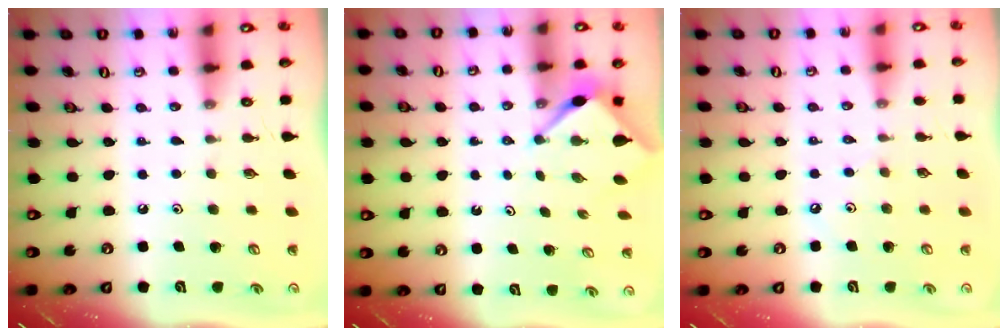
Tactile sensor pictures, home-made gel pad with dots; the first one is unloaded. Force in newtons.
{"total": 3.1, "press": 3.1, "slide": 0.3}
{"total": 1.9, "press": 1.8, "slide": 0.5}